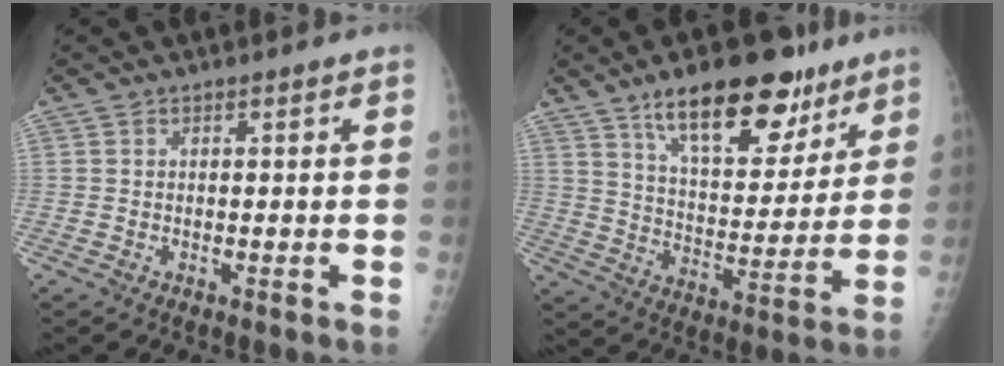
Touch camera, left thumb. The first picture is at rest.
{"total": 19.6, "force": [12.6, 8.5, 12.4], "torque": [-0.141, -0.057, 0.205]}